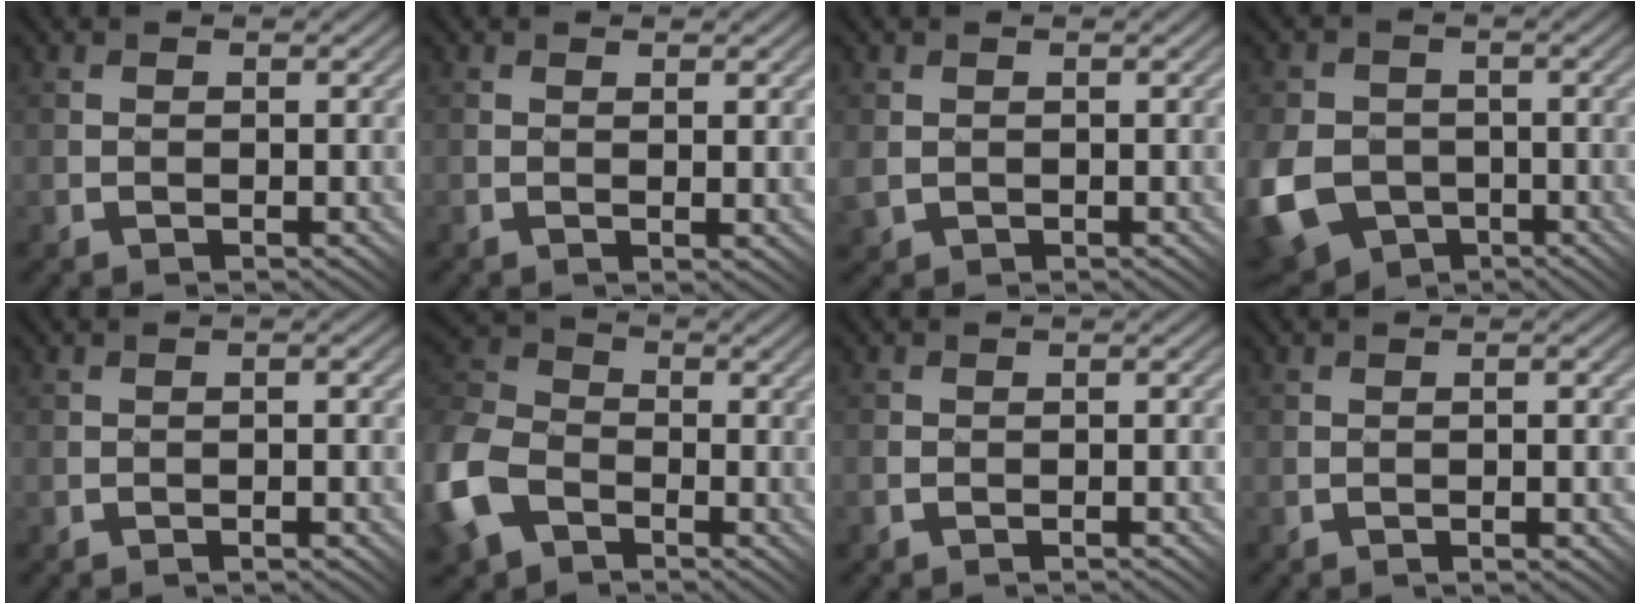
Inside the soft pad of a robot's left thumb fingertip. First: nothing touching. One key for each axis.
{"total": 2.1, "fx": 0.2, "fy": 0.1, "fz": 2.1, "tx": -0.031, "ty": 0.001, "tz": 0.010}
{"total": 2.4, "fx": -0.1, "fy": 2.0, "fz": 1.3, "tx": -0.040, "ty": -0.013, "tz": 0.002}
{"total": 10.0, "fx": -3.9, "fy": 7.7, "fz": 5.0, "tx": -0.149, "ty": -0.039, "tz": -0.076}
{"total": 2.2, "fx": -1.2, "fy": 0.5, "fz": 1.8, "tx": -0.023, "ty": 0.007, "tz": -0.017}
{"total": 11.5, "fx": -5.4, "fy": 8.0, "fz": 6.2, "tx": -0.184, "ty": -0.025, "tz": -0.124}
{"total": 2.0, "fx": -1.5, "fy": 0.9, "fz": 1.0, "tx": -0.016, "ty": 0.001, "tz": -0.030}
{"total": 3.6, "fx": -1.5, "fy": 0.8, "fz": 3.2, "tx": -0.039, "ty": 0.004, "tz": -0.015}